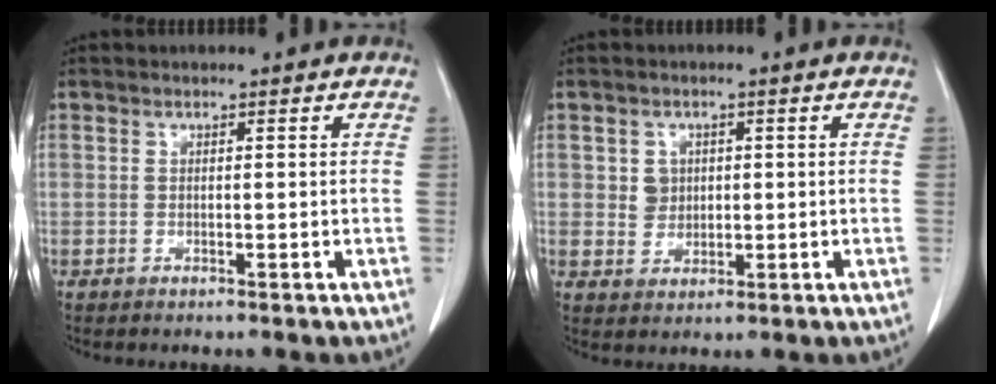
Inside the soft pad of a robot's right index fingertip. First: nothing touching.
{"total": 3.2, "force": [0.8, 2.8, 1.2], "torque": [-0.015, 0.007, 0.017]}